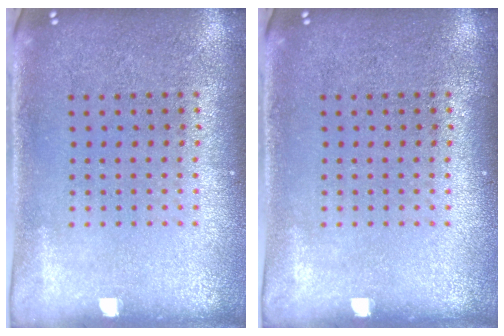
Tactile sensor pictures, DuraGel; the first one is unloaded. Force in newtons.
{"total": 0.0}